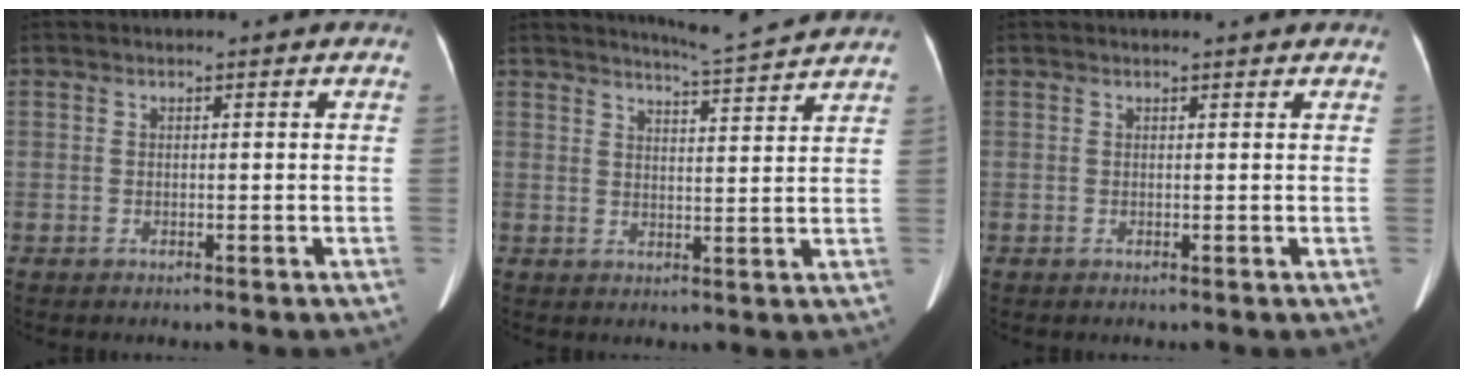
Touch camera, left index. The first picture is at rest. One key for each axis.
{"total": 7.1, "fx": 6.9, "fy": -1.4, "fz": 1.4, "tx": -0.036, "ty": -0.007, "tz": 0.095}
{"total": 2.2, "fx": 2.1, "fy": 0.1, "fz": 0.7, "tx": -0.012, "ty": 0.011, "tz": 0.021}